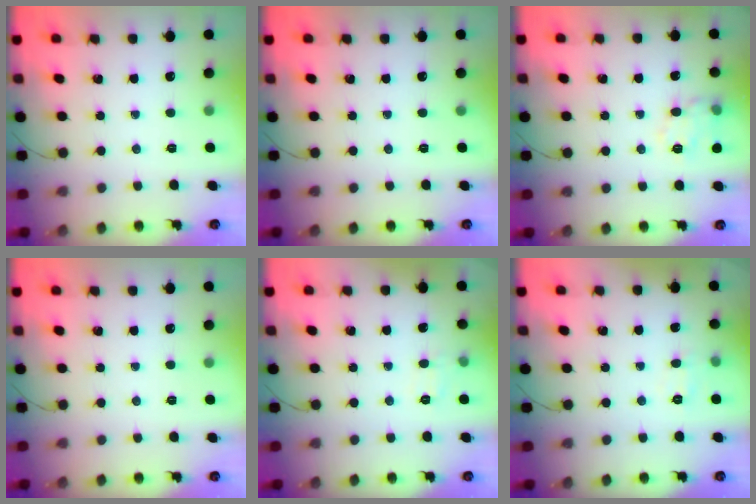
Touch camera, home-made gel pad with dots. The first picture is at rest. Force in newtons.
{"total": 0.0}
{"total": 11.6, "press": 11.6, "slide": 0.4}
{"total": 0.0}
{"total": 3.8, "press": 3.6, "slide": 1.2}
{"total": 6.1, "press": 6.0, "slide": 1.3}